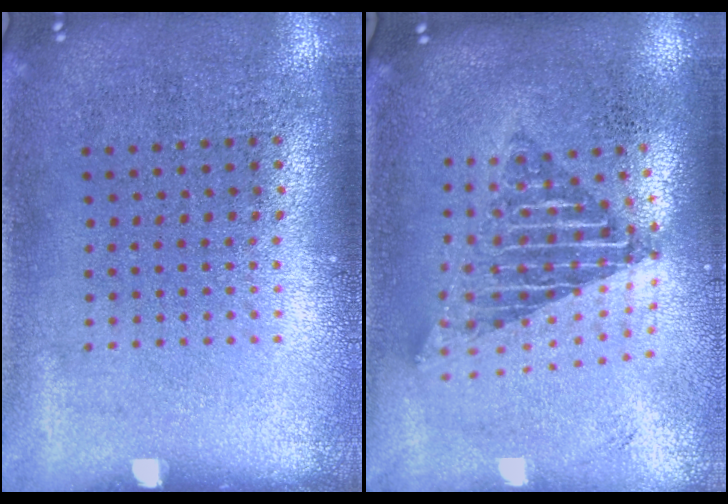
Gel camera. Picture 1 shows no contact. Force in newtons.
{"total": 1.9, "press": 1.5, "slide": 1.1}